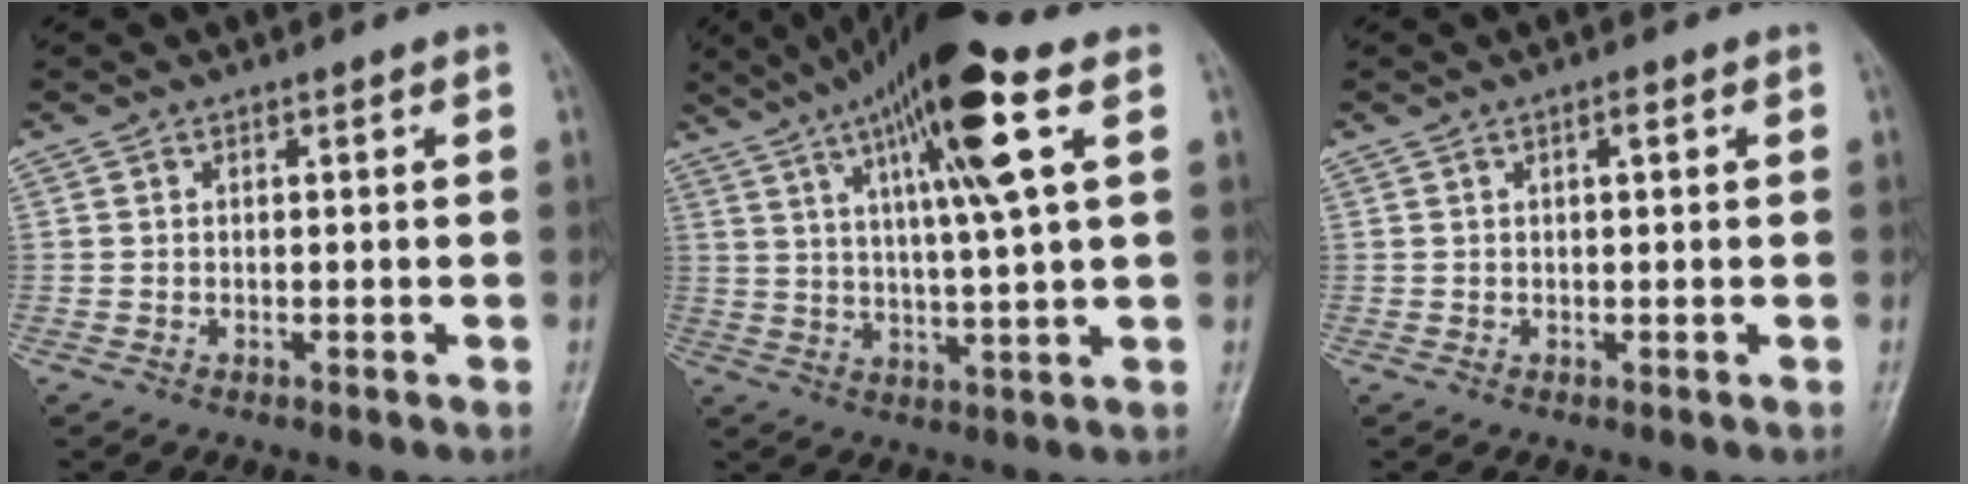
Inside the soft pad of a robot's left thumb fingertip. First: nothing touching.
{"total": 17.7, "force": [7.7, 2.2, 15.8], "torque": [-0.264, -0.005, 0.125]}
{"total": 1.3, "force": [0.5, 0.4, 1.2], "torque": [-0.018, 0.003, 0.006]}